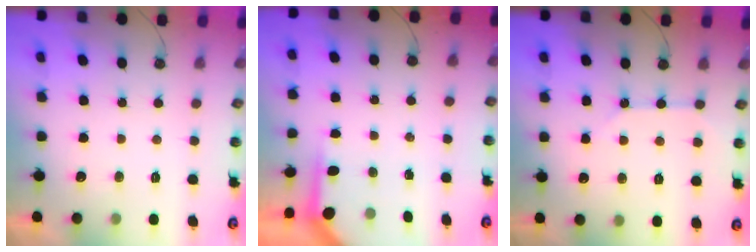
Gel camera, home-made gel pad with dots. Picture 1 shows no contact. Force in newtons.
{"total": 3.9, "press": 3.8, "slide": 0.3}
{"total": 3.1, "press": 3.1, "slide": 0.3}